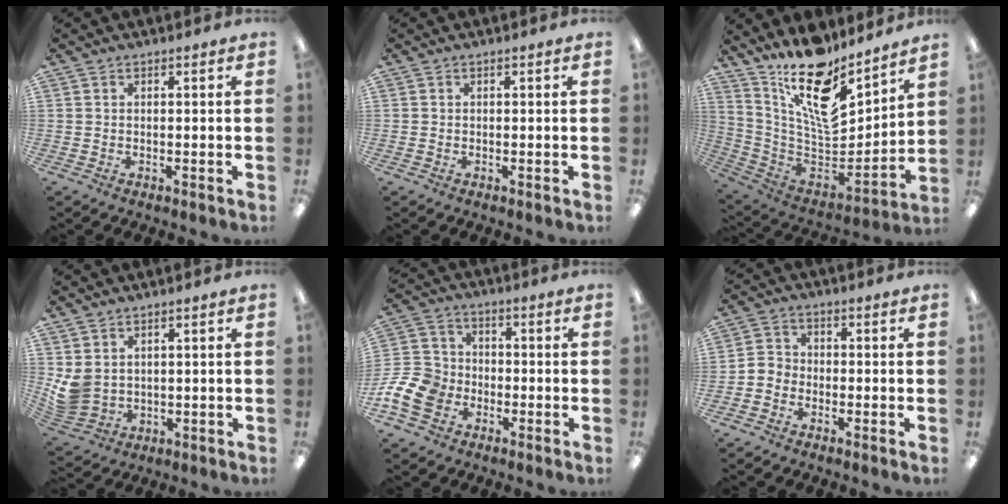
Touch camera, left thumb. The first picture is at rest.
{"total": 0.0}
{"total": 18.2, "force": [12.8, 7.0, 10.9], "torque": [-0.190, -0.106, 0.224]}
{"total": 5.3, "force": [2.2, 4.1, 2.4], "torque": [-0.059, -0.018, 0.042]}
{"total": 11.0, "force": [-4.6, 8.8, 4.9], "torque": [-0.126, 0.035, -0.081]}
{"total": 3.2, "force": [-2.3, 2.1, 0.4], "torque": [-0.007, 0.011, -0.044]}